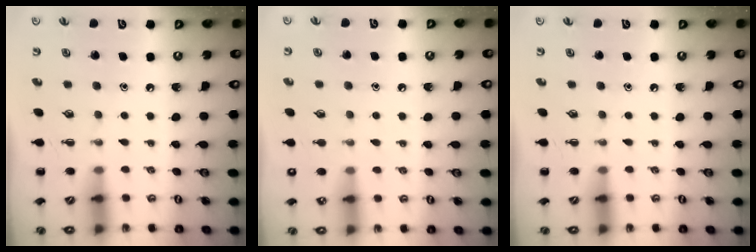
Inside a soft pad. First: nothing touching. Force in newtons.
{"total": 5.4, "press": 5.2, "slide": 1.5}
{"total": 0.0}